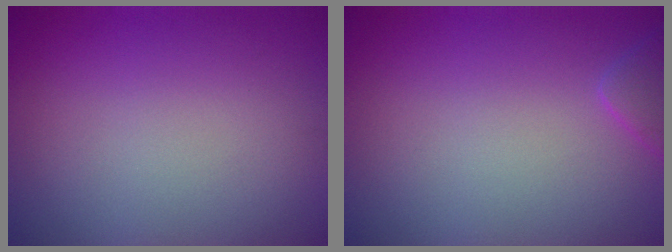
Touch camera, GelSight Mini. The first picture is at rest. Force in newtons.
{"total": 1.9, "press": 1.9, "slide": 0.2}